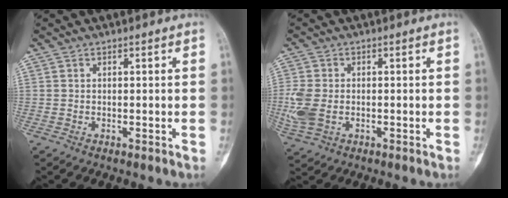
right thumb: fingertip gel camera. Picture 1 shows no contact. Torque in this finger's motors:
{"motor_torque": [1.54, 0.96, 1.11, -0.05, 0.11]}